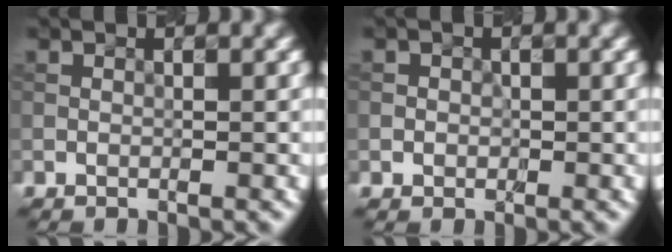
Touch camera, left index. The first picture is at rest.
{"total": 1.3, "force": [0.0, 1.3, 0.3], "torque": [0.009, 0.004, -0.011]}